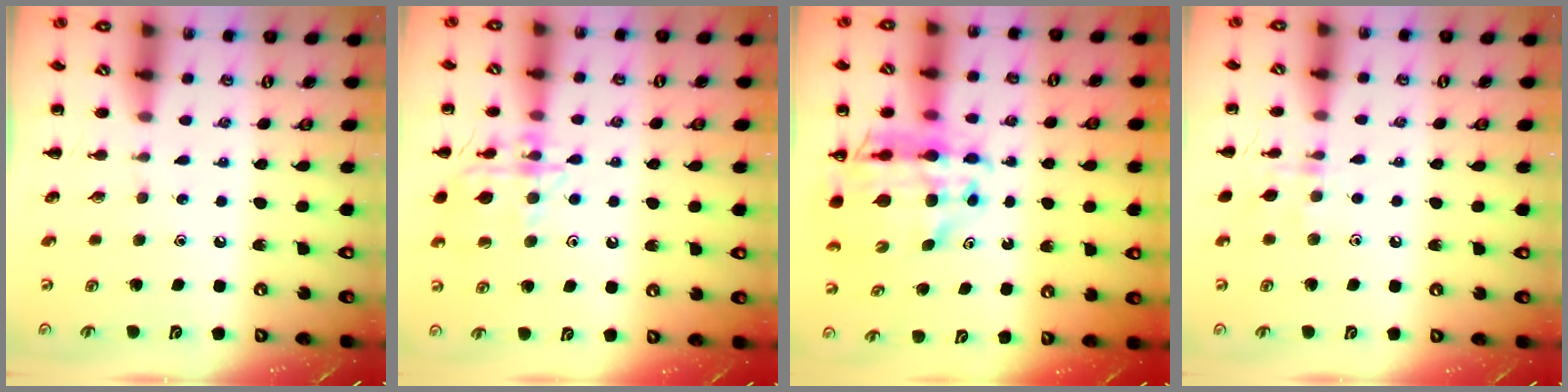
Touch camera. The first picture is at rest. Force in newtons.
{"total": 14.9, "press": 14.8, "slide": 1.5}
{"total": 11.9, "press": 11.4, "slide": 3.2}
{"total": 7.6, "press": 7.5, "slide": 1.4}